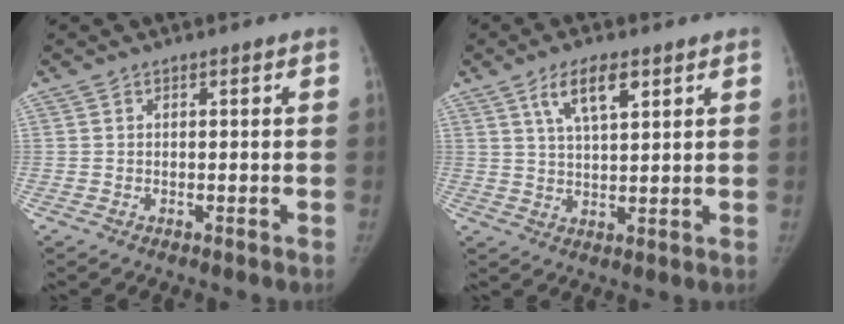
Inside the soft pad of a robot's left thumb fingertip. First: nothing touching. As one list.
[{"total": 7.3, "force": [3.8, 2.7, 5.6], "torque": [-0.092, -0.012, 0.070]}]